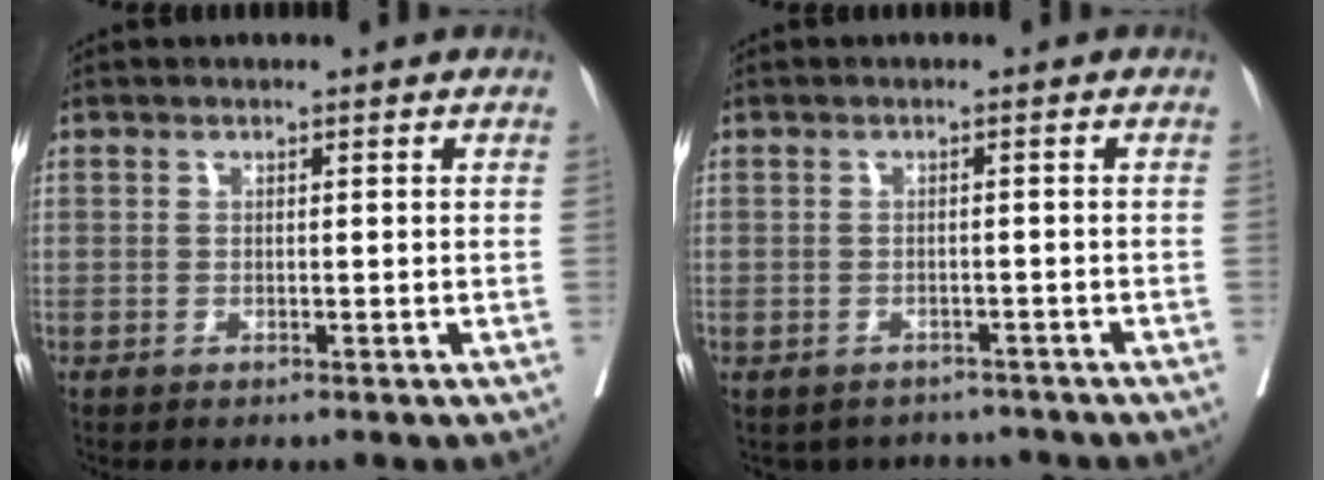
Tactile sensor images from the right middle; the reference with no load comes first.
{"total": 5.0, "force": [-4.5, 2.2, 0.0], "torque": [0.012, 0.012, -0.055]}